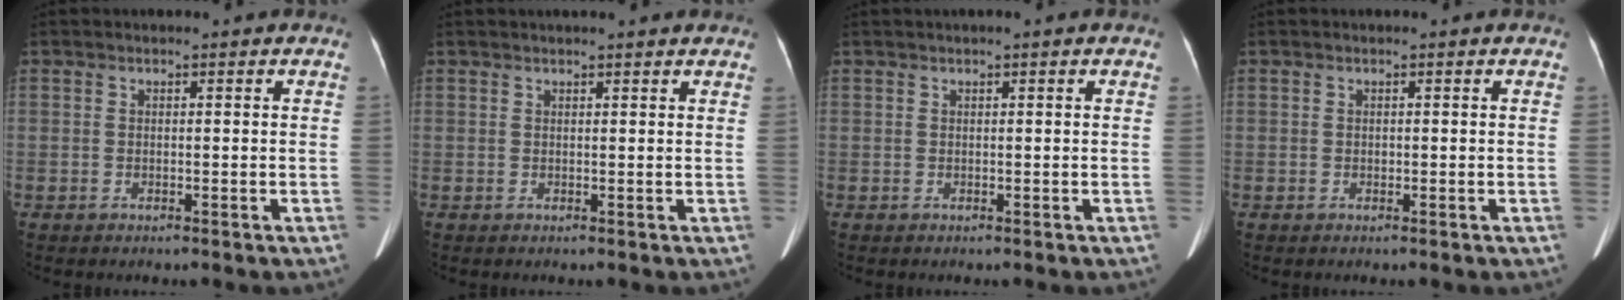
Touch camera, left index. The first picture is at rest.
{"total": 6.3, "force": [5.5, 0.8, 2.9], "torque": [-0.041, 0.027, 0.061]}
{"total": 0.7, "force": [0.3, -0.1, 0.6], "torque": [-0.017, 0.005, 0.007]}
{"total": 0.0}